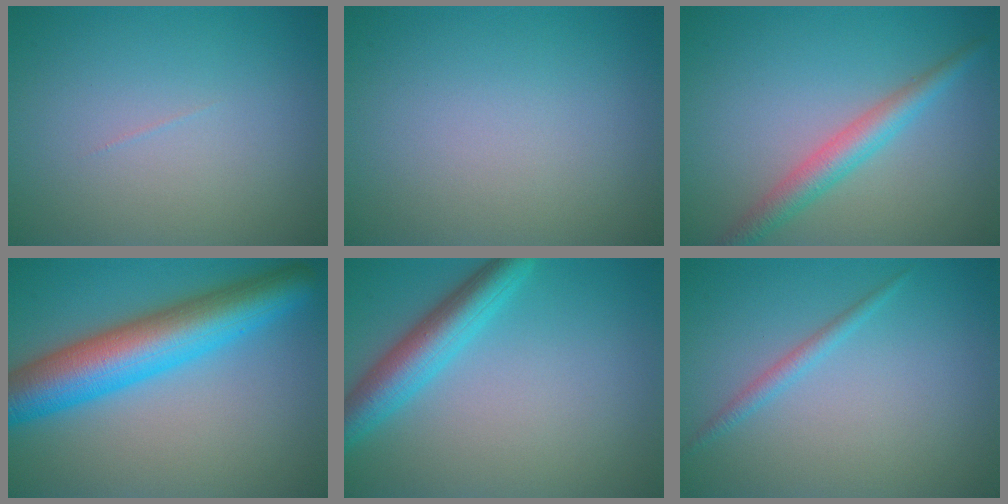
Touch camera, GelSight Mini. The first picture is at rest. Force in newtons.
{"total": 0.0}
{"total": 3.3, "press": 3.3, "slide": 0.1}
{"total": 9.5, "press": 9.5, "slide": 0.2}
{"total": 4.8, "press": 4.8, "slide": 0.2}
{"total": 1.3, "press": 1.3, "slide": 0.1}